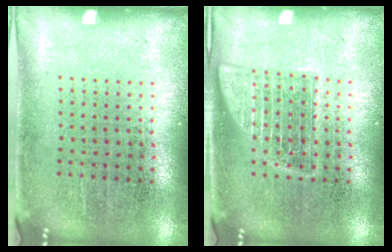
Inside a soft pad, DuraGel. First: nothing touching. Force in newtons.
{"total": 2.6, "press": 2.5, "slide": 0.4}